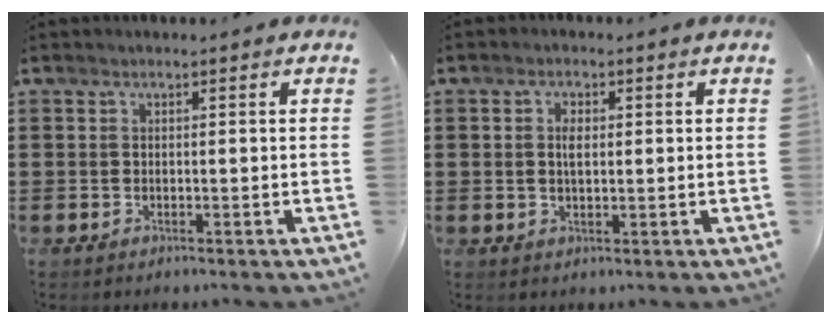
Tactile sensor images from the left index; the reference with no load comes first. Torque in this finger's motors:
{"motor_torque": [-0.05, -0.01, -0.02, -0.03]}